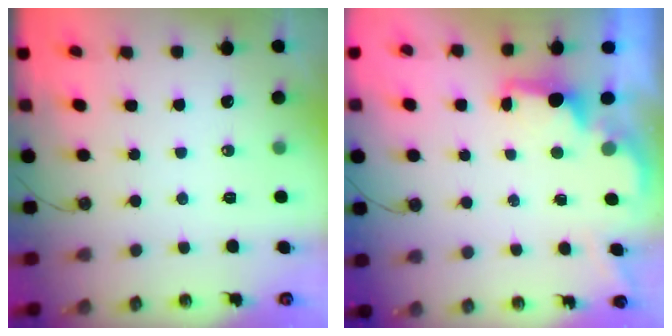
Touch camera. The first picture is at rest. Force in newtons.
{"total": 1.6, "press": 1.4, "slide": 0.7}